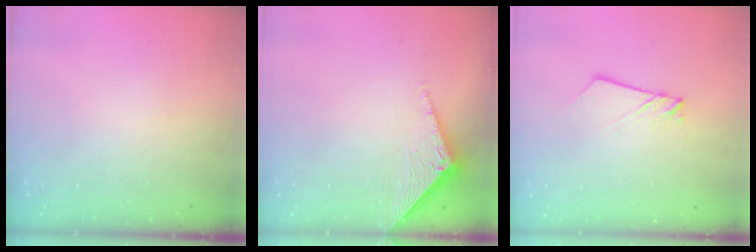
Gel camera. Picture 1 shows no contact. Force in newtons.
{"total": 3.4, "press": 3.4, "slide": 0.2}
{"total": 2.7, "press": 2.6, "slide": 0.3}